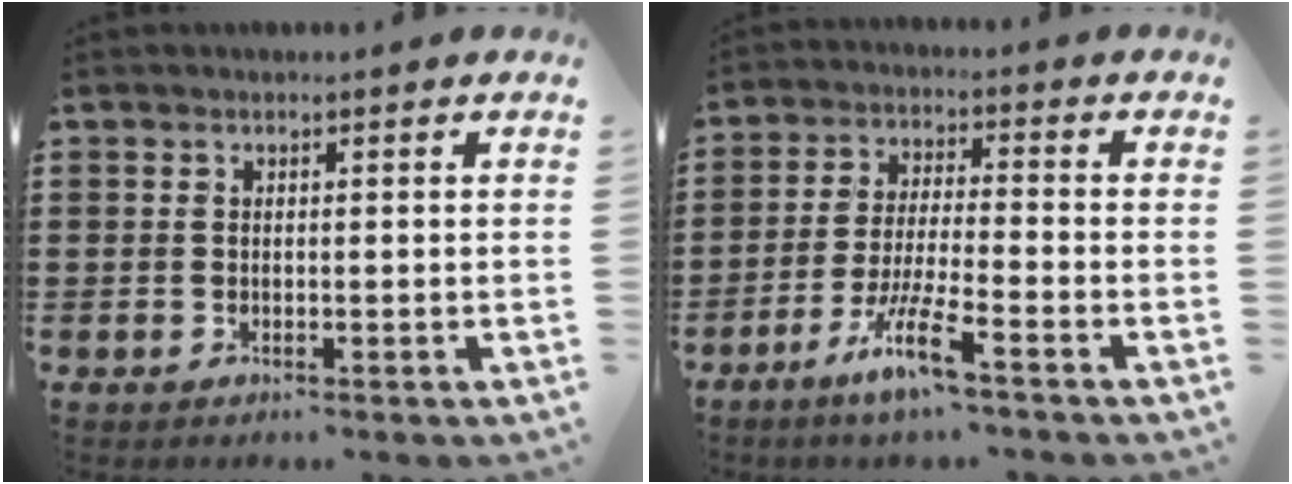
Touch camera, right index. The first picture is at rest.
{"total": 8.3, "force": [-5.6, 0.3, 6.1], "torque": [-0.133, -0.011, -0.110]}